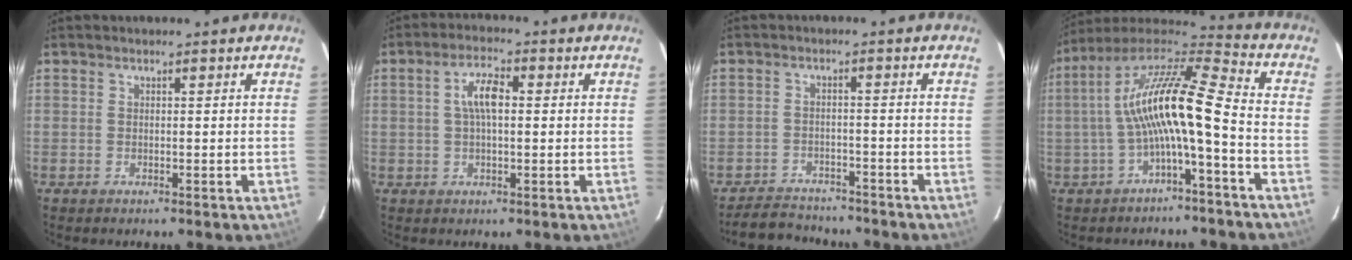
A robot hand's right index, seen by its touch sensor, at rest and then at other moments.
{"total": 5.3, "force": [0.7, 2.0, 4.9], "torque": [-0.094, 0.013, 0.013]}
{"total": 8.3, "force": [-7.6, 2.8, 1.8], "torque": [-0.059, 0.009, -0.111]}
{"total": 15.1, "force": [-2.4, 2.3, 14.7], "torque": [-0.281, 0.018, -0.049]}